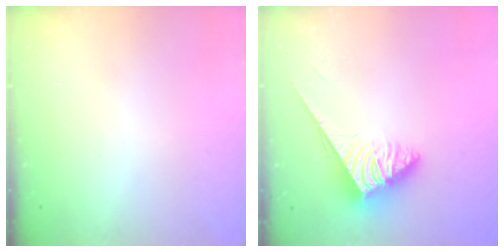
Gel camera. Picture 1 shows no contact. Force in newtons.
{"total": 3.7, "press": 3.6, "slide": 0.6}